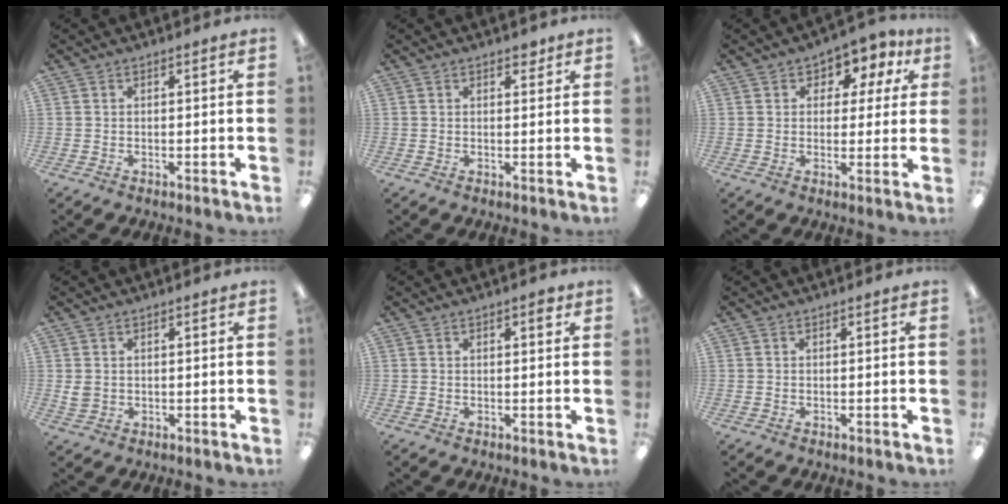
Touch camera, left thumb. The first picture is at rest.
{"total": 2.2, "force": [1.5, 1.2, 1.0], "torque": [-0.006, -0.004, 0.023]}
{"total": 5.8, "force": [3.0, 4.3, 2.5], "torque": [-0.031, -0.014, 0.046]}
{"total": 2.4, "force": [0.6, 2.0, 1.1], "torque": [-0.014, 0.001, 0.010]}
{"total": 1.8, "force": [1.0, 0.8, 1.3], "torque": [-0.010, -0.002, 0.013]}
{"total": 0.0}